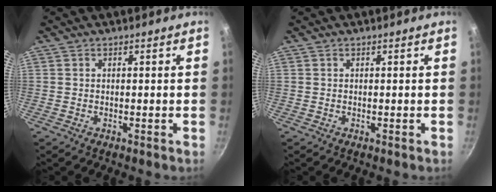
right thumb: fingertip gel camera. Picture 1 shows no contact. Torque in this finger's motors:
{"motor_torque": [0.01, 0.00, 0.06, 0.05, 0.00]}